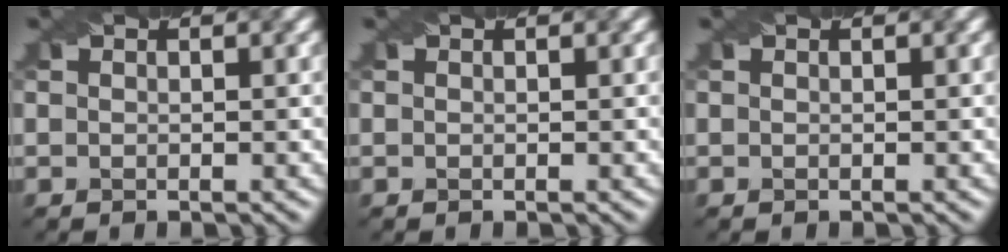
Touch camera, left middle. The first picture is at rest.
{"total": 0.0}
{"total": 0.0}